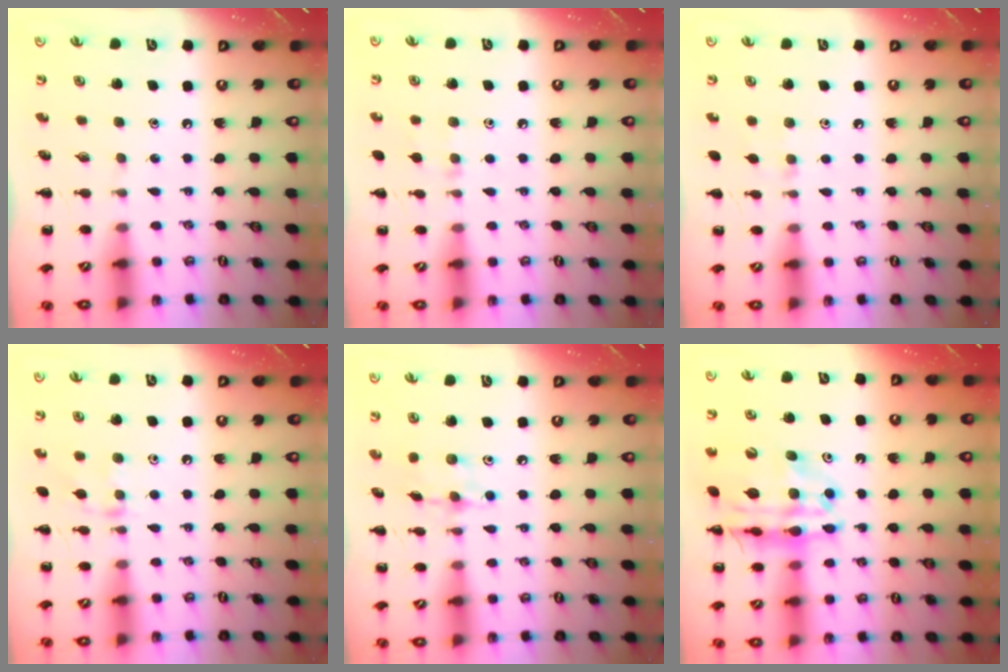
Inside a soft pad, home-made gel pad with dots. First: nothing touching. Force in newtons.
{"total": 5.5, "press": 5.1, "slide": 2.0}
{"total": 3.5, "press": 3.2, "slide": 1.5}
{"total": 7.8, "press": 7.7, "slide": 1.2}
{"total": 6.5, "press": 6.5, "slide": 1.0}
{"total": 18.3, "press": 18.0, "slide": 3.7}